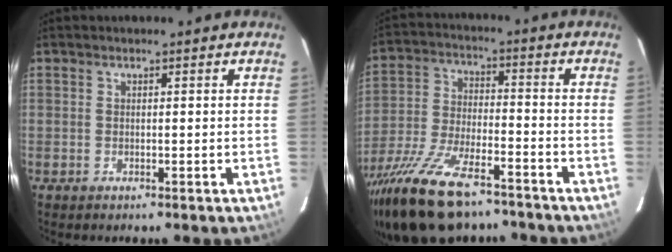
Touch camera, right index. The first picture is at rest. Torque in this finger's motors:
{"motor_torque": [1.42, -0.72, 1.05, 0.21]}